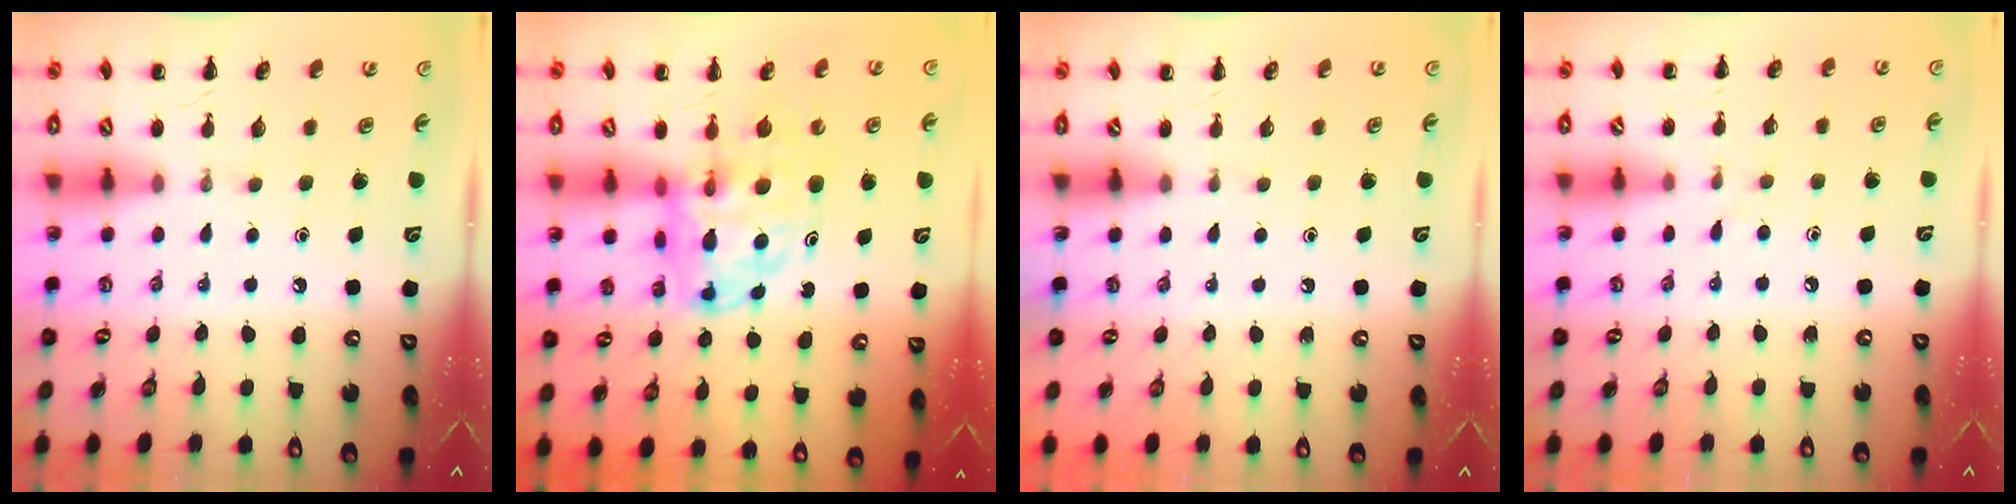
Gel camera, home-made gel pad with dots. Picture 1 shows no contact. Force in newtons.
{"total": 10.5, "press": 10.0, "slide": 3.4}
{"total": 0.0}
{"total": 2.7, "press": 2.4, "slide": 1.4}